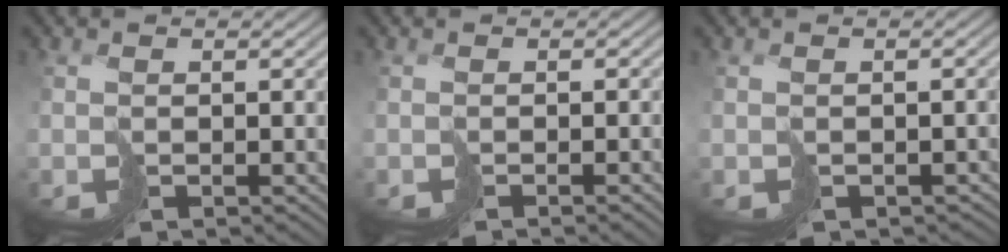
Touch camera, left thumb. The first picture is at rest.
{"total": 1.7, "force": [-1.3, -0.4, 1.0], "torque": [-0.009, 0.002, -0.020]}
{"total": 2.1, "force": [-1.2, 1.3, 1.2], "torque": [-0.012, -0.007, -0.015]}